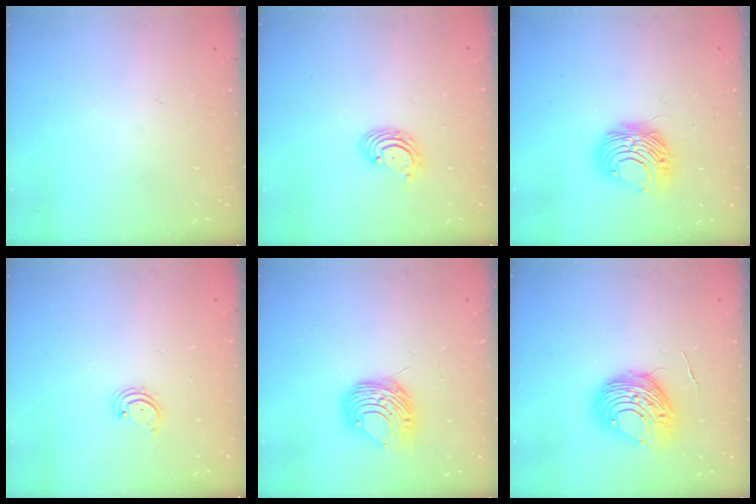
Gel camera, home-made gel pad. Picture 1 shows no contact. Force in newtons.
{"total": 2.7, "press": 2.7, "slide": 0.1}
{"total": 8.9, "press": 8.9, "slide": 0.1}
{"total": 1.7, "press": 1.6, "slide": 0.2}
{"total": 10.3, "press": 10.2, "slide": 1.1}
{"total": 10.8, "press": 10.8, "slide": 1.1}